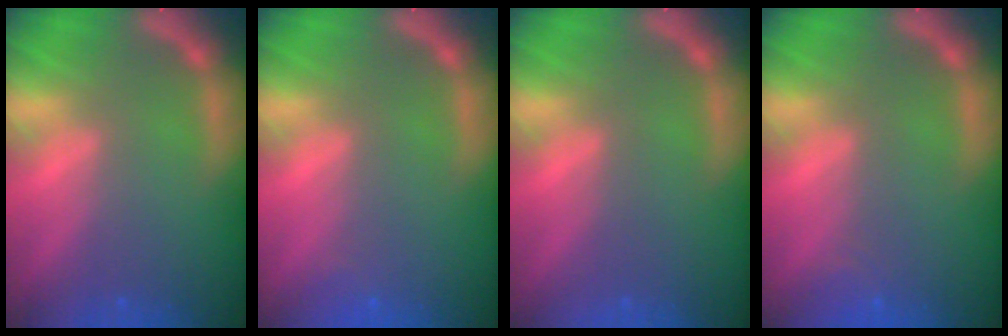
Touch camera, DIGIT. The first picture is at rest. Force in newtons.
{"total": 0.9}
{"total": 0.0}
{"total": 1.4}